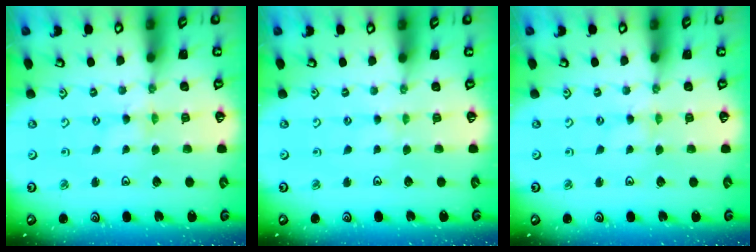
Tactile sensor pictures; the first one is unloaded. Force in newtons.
{"total": 0.0}
{"total": 0.0}